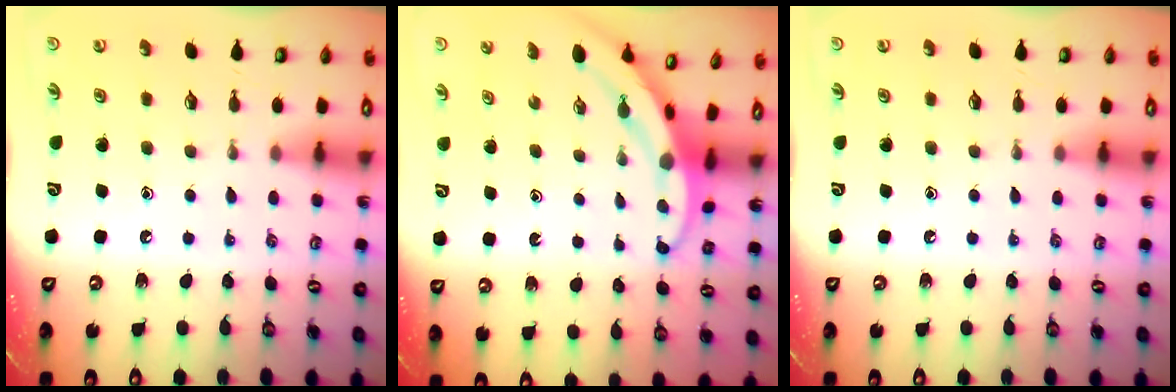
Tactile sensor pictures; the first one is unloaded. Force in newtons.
{"total": 3.3, "press": 3.3, "slide": 0.2}
{"total": 0.0}